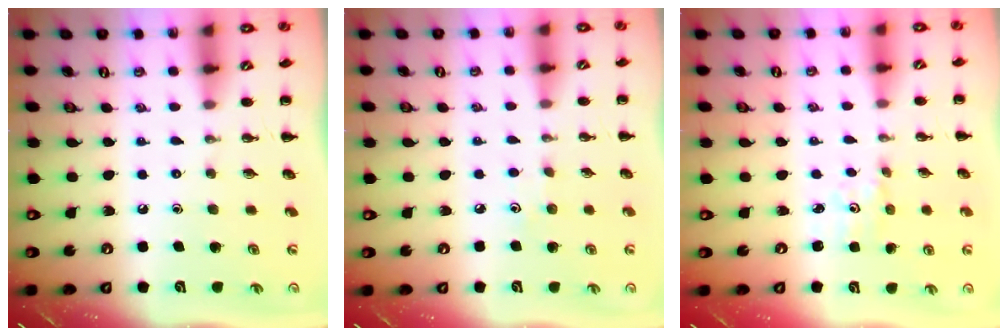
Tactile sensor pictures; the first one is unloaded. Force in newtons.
{"total": 2.8, "press": 2.7, "slide": 0.8}
{"total": 1.6, "press": 1.6, "slide": 0.4}